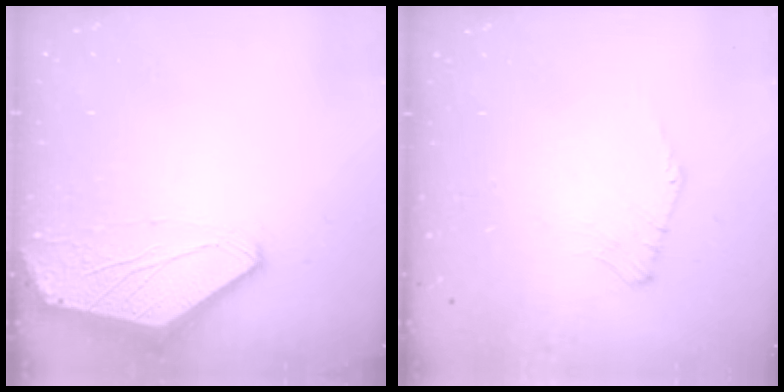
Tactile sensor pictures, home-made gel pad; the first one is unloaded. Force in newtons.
{"total": 1.8, "press": 1.7, "slide": 0.5}